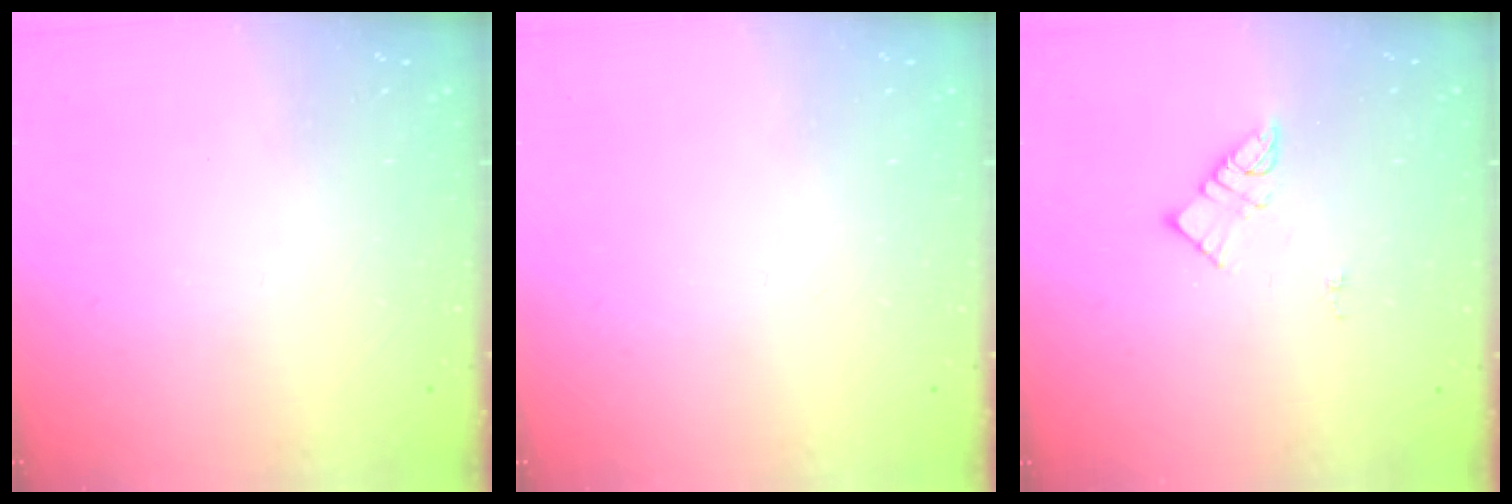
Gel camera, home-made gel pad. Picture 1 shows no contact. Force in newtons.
{"total": 0.0}
{"total": 6.2, "press": 6.2, "slide": 0.2}